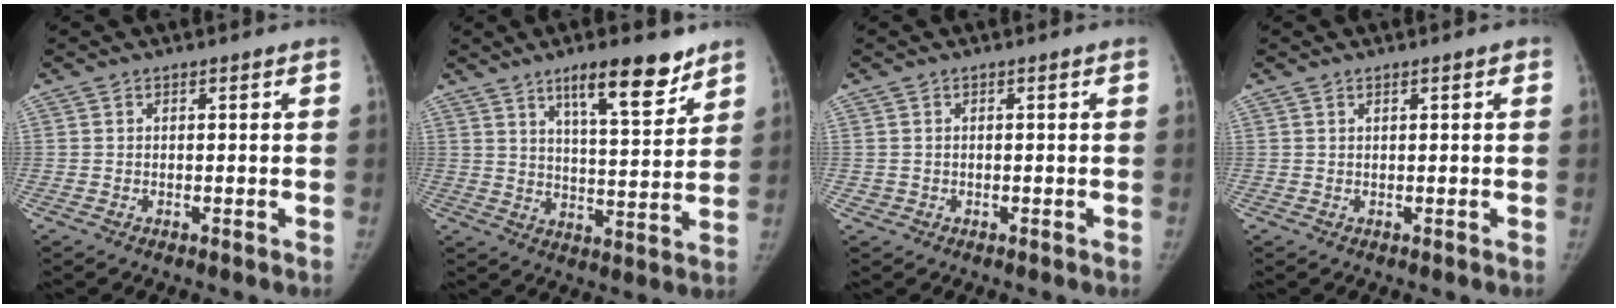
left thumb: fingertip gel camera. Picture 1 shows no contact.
{"total": 12.7, "force": [8.5, 3.3, 8.7], "torque": [-0.109, -0.051, 0.136]}
{"total": 0.8, "force": [-0.2, 0.8, 0.1], "torque": [0.001, 0.004, -0.003]}
{"total": 0.9, "force": [0.5, 0.2, 0.7], "torque": [-0.012, 0.002, 0.006]}